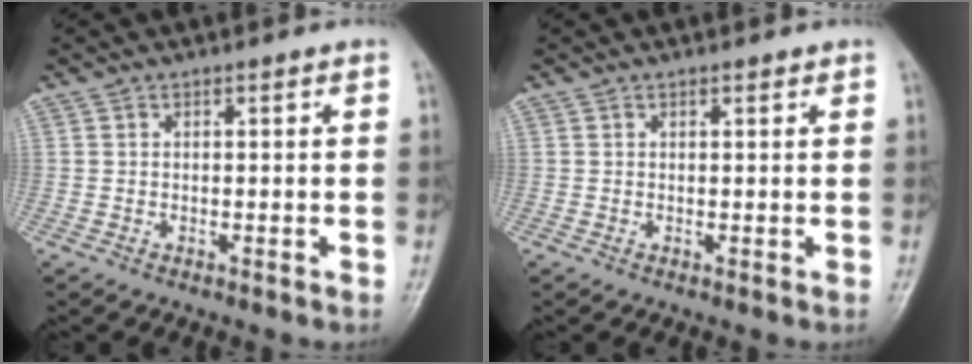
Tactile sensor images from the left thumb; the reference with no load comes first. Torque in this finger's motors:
{"motor_torque": [-0.26, -0.01, -0.02, 0.08, 0.05]}